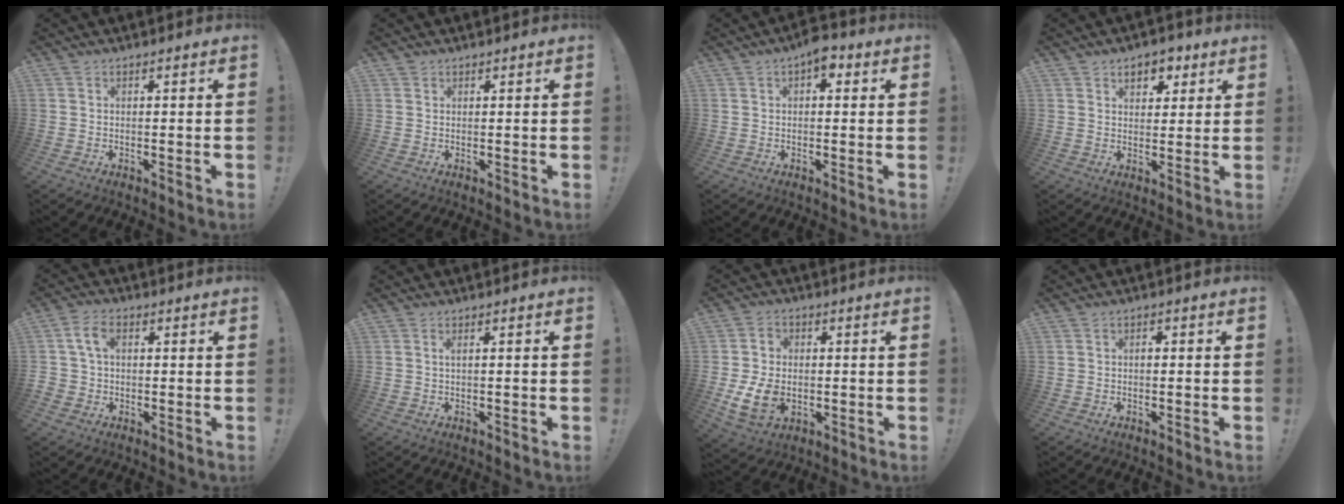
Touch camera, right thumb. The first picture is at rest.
{"total": 0.5, "force": [0.4, 0.3, 0.0], "torque": [0.001, 0.000, 0.008]}
{"total": 4.2, "force": [1.7, 2.4, 3.0], "torque": [-0.043, 0.002, 0.027]}
{"total": 6.8, "force": [3.4, 4.7, 3.4], "torque": [-0.039, -0.006, 0.060]}
{"total": 6.6, "force": [1.2, 4.7, 4.5], "torque": [-0.102, 0.013, 0.023]}
{"total": 1.2, "force": [0.1, -0.3, 1.2], "torque": [-0.022, -0.001, 0.001]}
{"total": 11.4, "force": [-2.1, 8.5, 7.3], "torque": [-0.132, 0.003, -0.034]}
{"total": 1.1, "force": [-0.4, 0.4, 1.0], "torque": [-0.011, -0.001, -0.009]}